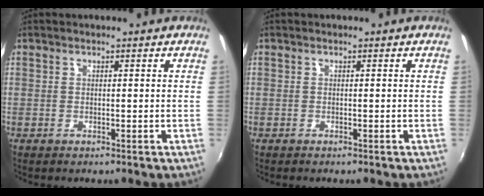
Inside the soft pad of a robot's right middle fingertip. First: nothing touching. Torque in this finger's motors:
{"motor_torque": [-0.17, -0.16, -0.05, -0.01]}